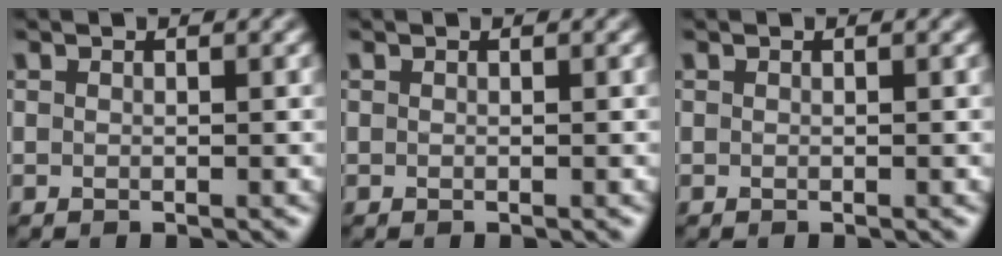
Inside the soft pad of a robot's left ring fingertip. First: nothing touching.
{"total": 0.0}
{"total": 0.0}